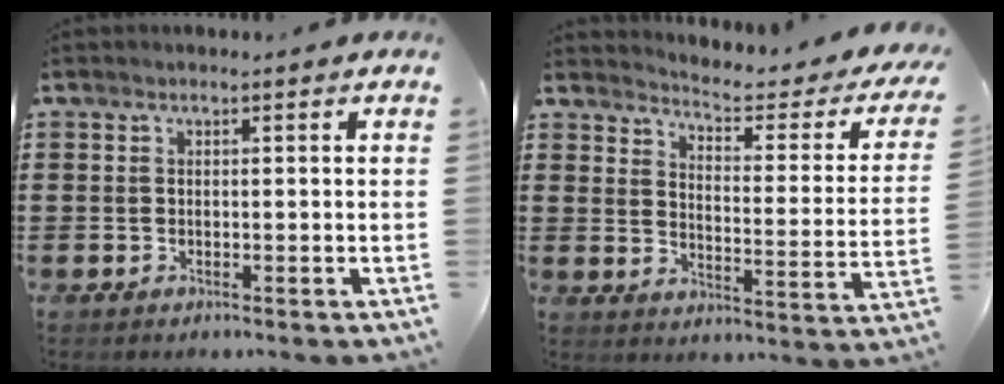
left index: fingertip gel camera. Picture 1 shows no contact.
{"total": 3.5, "force": [3.2, 0.1, 1.4], "torque": [-0.041, -0.031, 0.042]}